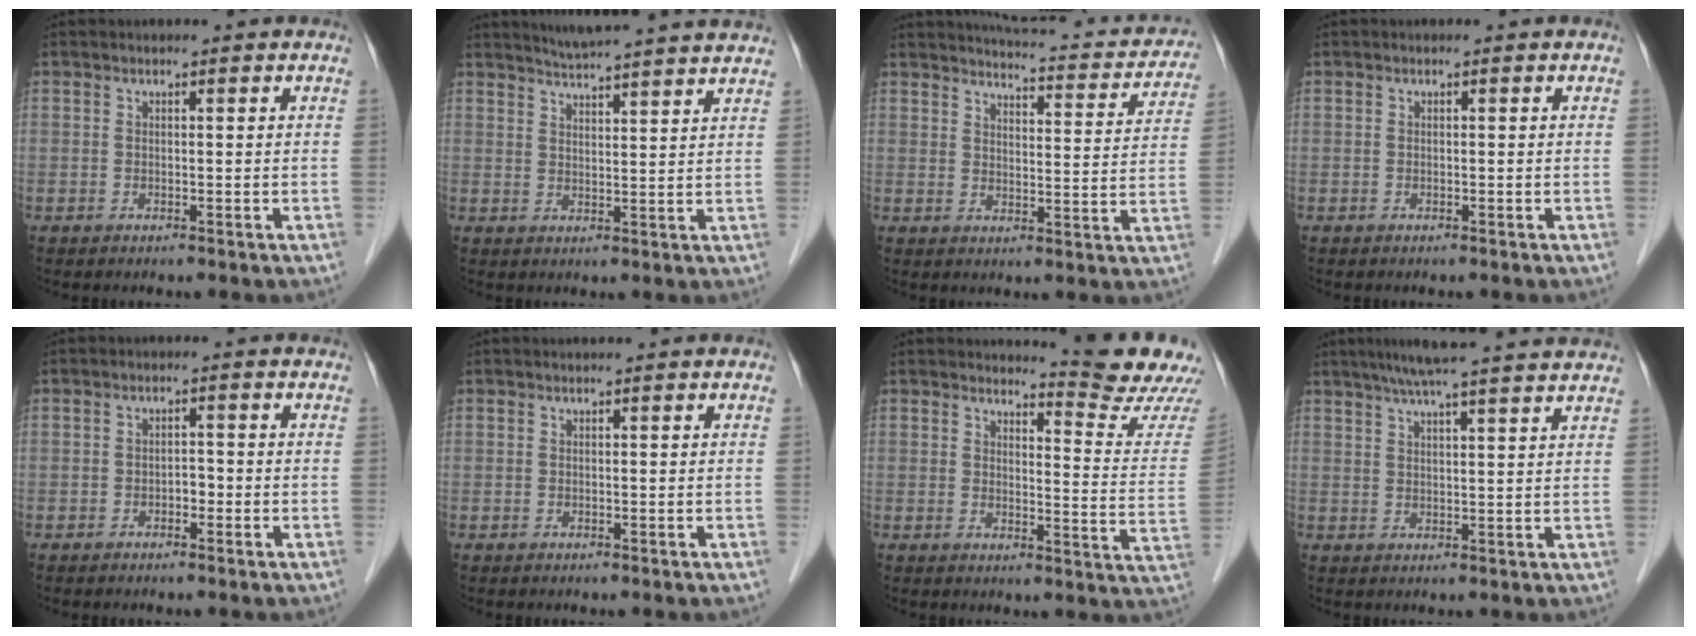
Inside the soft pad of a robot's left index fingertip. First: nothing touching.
{"total": 13.6, "force": [12.5, -0.2, 5.1], "torque": [-0.084, 0.002, 0.161]}
{"total": 17.9, "force": [16.6, 3.7, 5.7], "torque": [-0.062, -0.021, 0.187]}
{"total": 0.0}
{"total": 1.6, "force": [-0.9, 0.9, 0.9], "torque": [-0.011, 0.002, -0.015]}
{"total": 0.0}
{"total": 11.0, "force": [10.8, -1.4, 1.8], "torque": [-0.020, -0.101, 0.118]}
{"total": 15.6, "force": [13.6, 0.2, 7.8], "torque": [-0.126, 0.029, 0.177]}